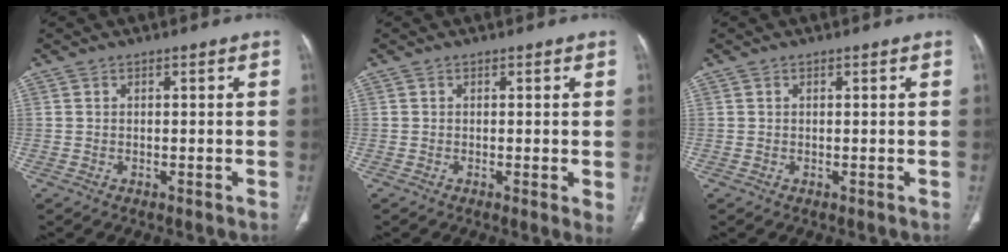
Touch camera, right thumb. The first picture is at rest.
{"total": 2.3, "force": [-0.1, 0.4, 2.2], "torque": [-0.036, -0.009, -0.003]}
{"total": 0.0}